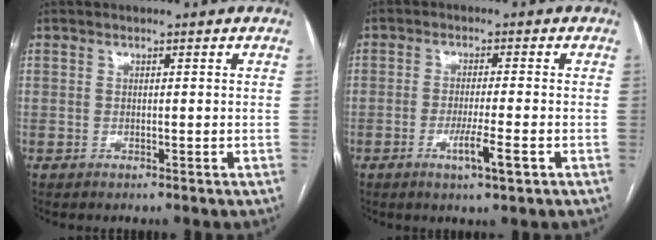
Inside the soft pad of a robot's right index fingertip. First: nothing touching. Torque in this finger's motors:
{"motor_torque": [0.10, -0.13, 0.24, 0.03]}